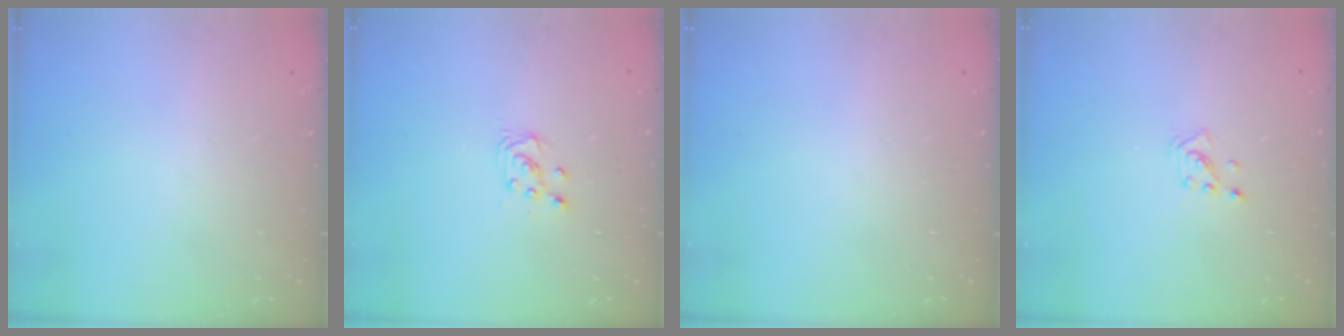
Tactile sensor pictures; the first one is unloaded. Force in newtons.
{"total": 3.6, "press": 3.6, "slide": 0.3}
{"total": 0.0}
{"total": 1.9, "press": 1.9, "slide": 0.1}